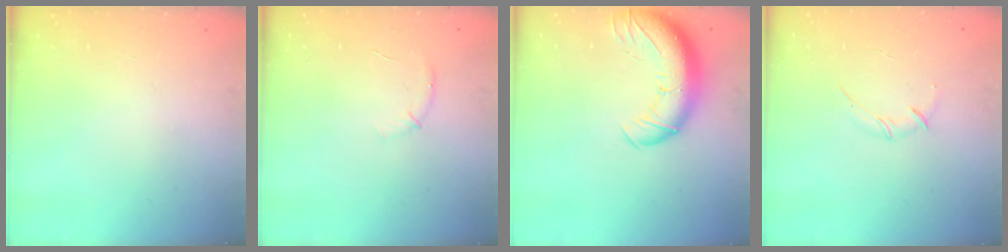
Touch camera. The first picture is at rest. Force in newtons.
{"total": 6.8, "press": 6.6, "slide": 1.8}
{"total": 15.2, "press": 14.7, "slide": 3.6}
{"total": 3.0, "press": 2.9, "slide": 0.8}